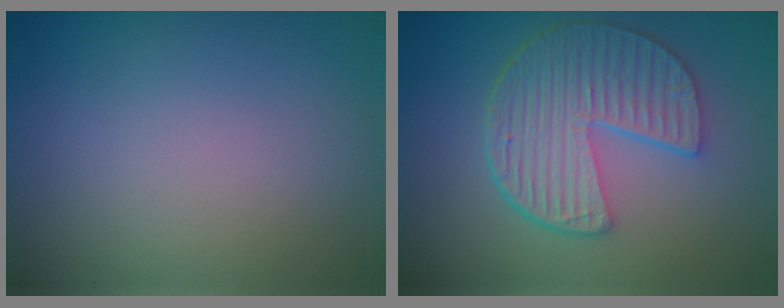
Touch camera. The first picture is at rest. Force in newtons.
{"total": 6.3, "press": 4.7, "slide": 4.1}